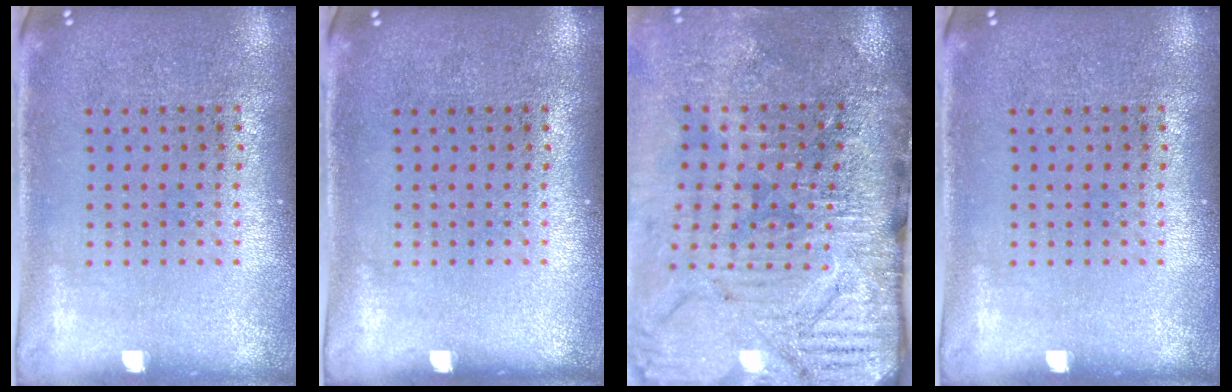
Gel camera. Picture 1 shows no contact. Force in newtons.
{"total": 0.0}
{"total": 4.7, "press": 4.0, "slide": 2.5}
{"total": 0.0}